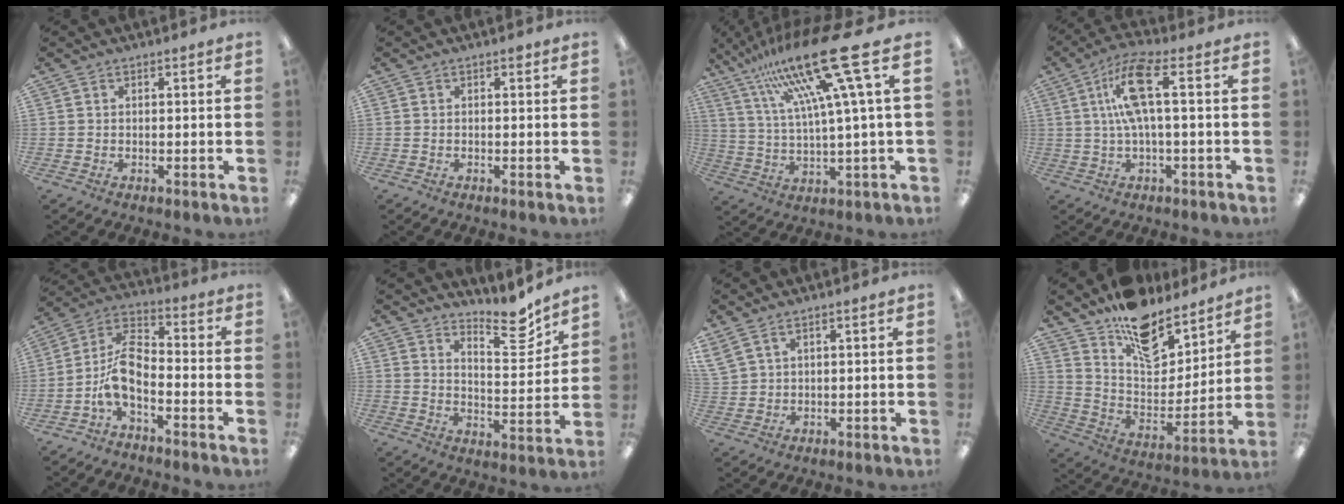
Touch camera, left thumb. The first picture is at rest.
{"total": 1.1, "force": [0.2, 0.4, 1.0], "torque": [-0.021, 0.003, 0.002]}
{"total": 23.1, "force": [12.4, 3.5, 19.2], "torque": [-0.354, -0.072, 0.189]}
{"total": 12.1, "force": [2.5, 3.5, 11.3], "torque": [-0.221, 0.006, 0.041]}
{"total": 10.7, "force": [-3.1, 5.6, 8.5], "torque": [-0.186, -0.003, -0.058]}
{"total": 10.4, "force": [8.6, 2.5, 5.3], "torque": [-0.064, -0.066, 0.143]}
{"total": 3.8, "force": [2.1, 1.9, 2.6], "torque": [-0.052, -0.001, 0.041]}
{"total": 14.9, "force": [11.5, 7.4, 5.9], "torque": [-0.091, -0.093, 0.205]}